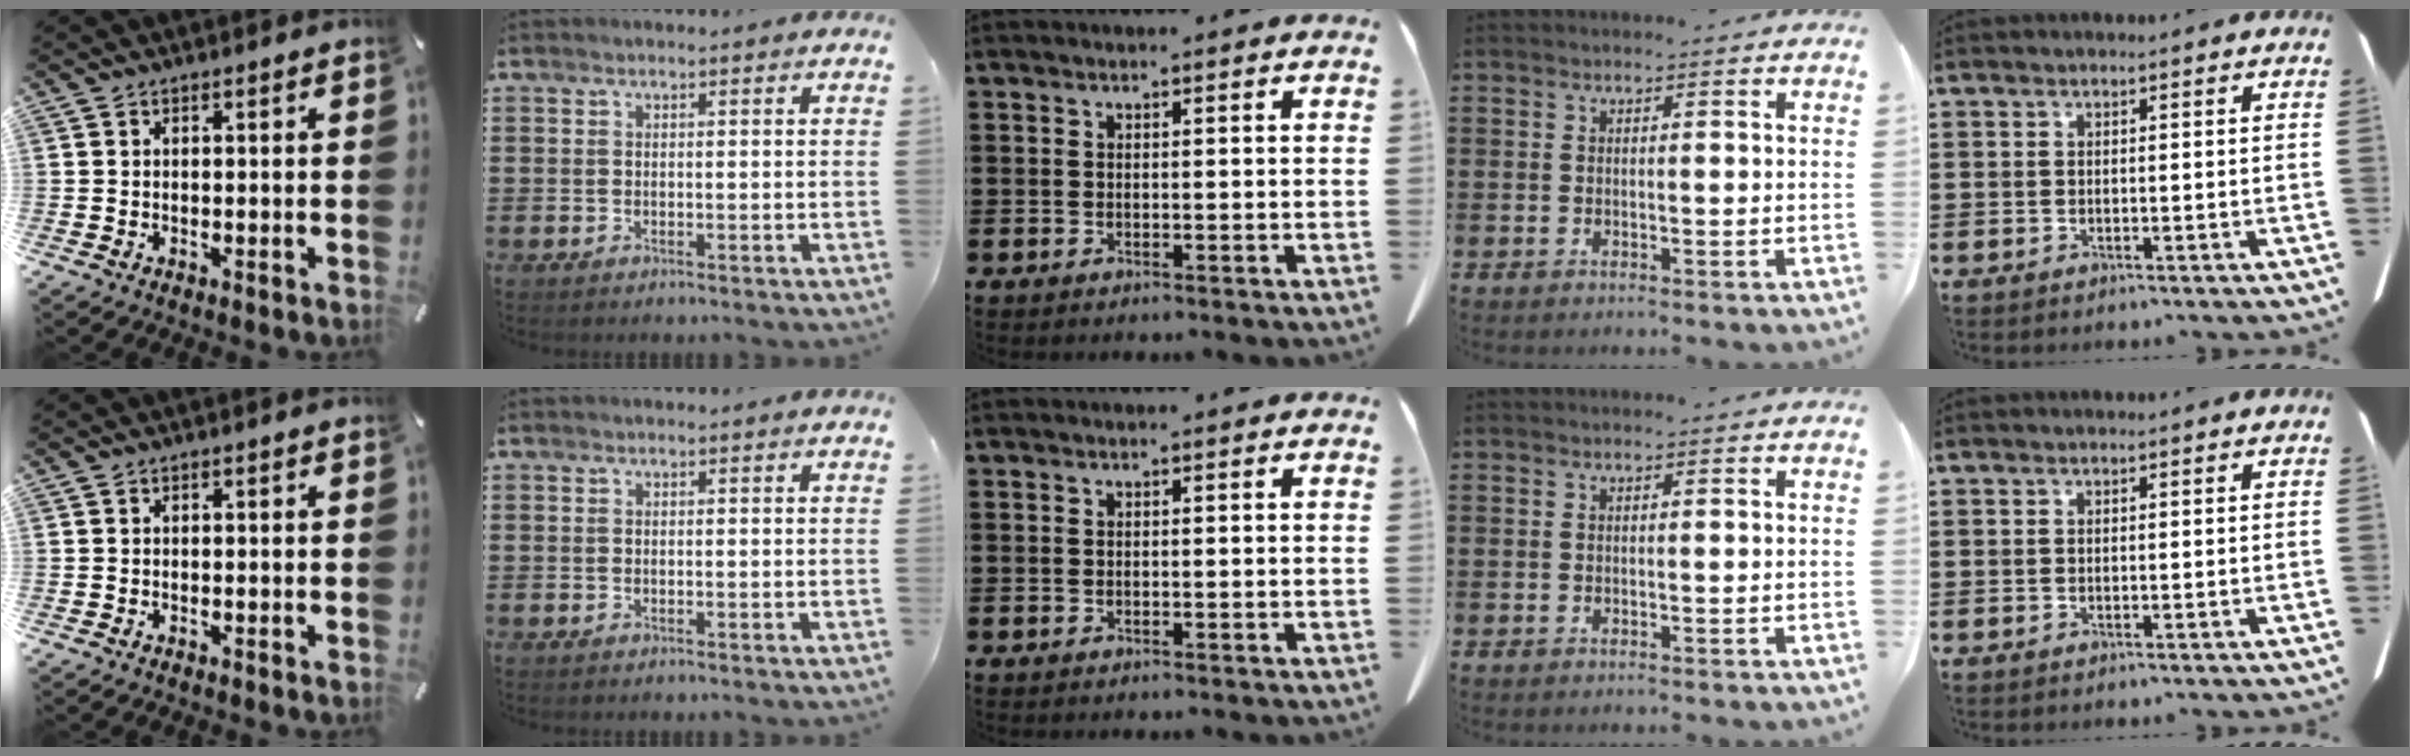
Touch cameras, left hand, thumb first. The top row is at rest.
{}